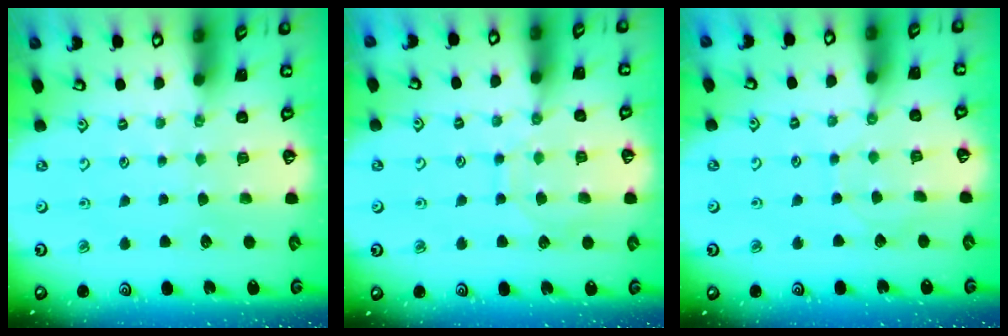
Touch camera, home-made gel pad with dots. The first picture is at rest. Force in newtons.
{"total": 8.7, "press": 8.6, "slide": 0.7}
{"total": 2.9, "press": 2.9, "slide": 0.3}